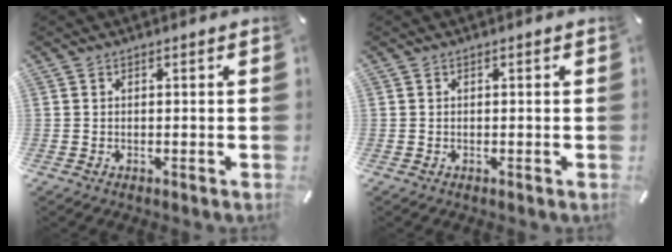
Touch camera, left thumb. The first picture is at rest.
{"total": 0.0}